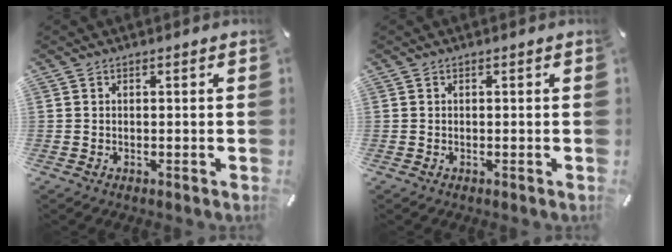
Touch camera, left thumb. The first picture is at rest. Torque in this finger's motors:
{"motor_torque": [0.00, 0.00, 0.00, 0.00, 0.00]}